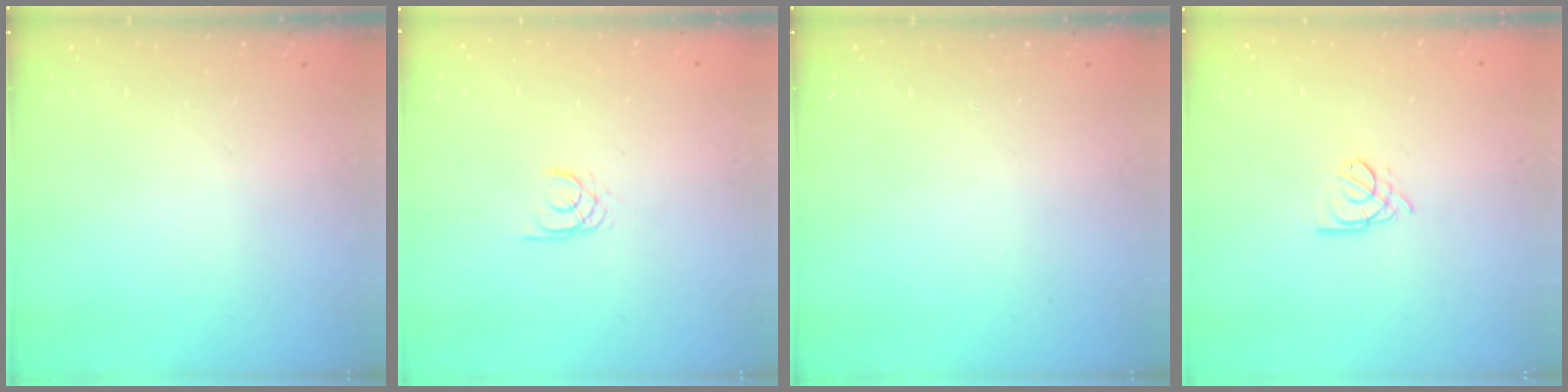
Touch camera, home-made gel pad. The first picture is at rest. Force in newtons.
{"total": 1.9, "press": 1.9, "slide": 0.3}
{"total": 0.0}
{"total": 2.8, "press": 2.7, "slide": 0.5}